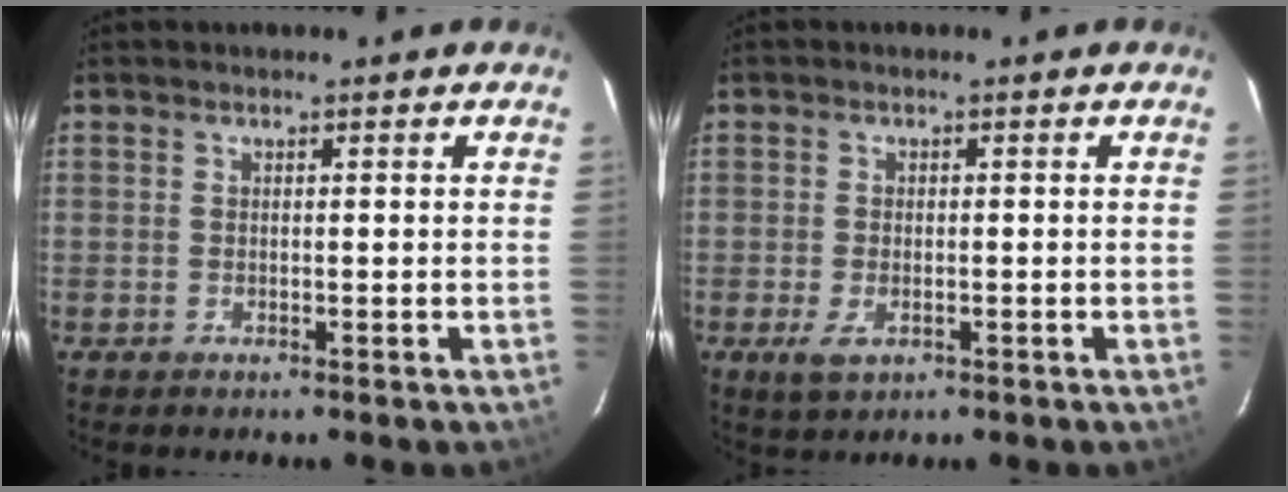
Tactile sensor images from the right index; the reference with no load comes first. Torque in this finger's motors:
{"motor_torque": [0.32, -0.20, 0.21, 0.04]}